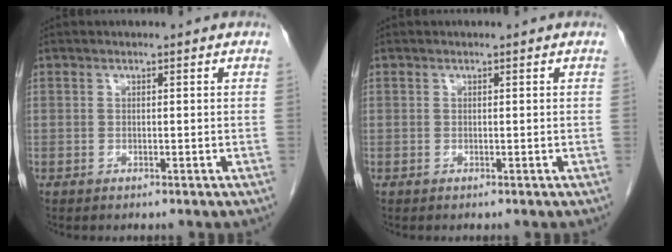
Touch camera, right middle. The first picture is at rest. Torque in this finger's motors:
{"motor_torque": [-0.06, 0.19, 0.06, 0.01]}